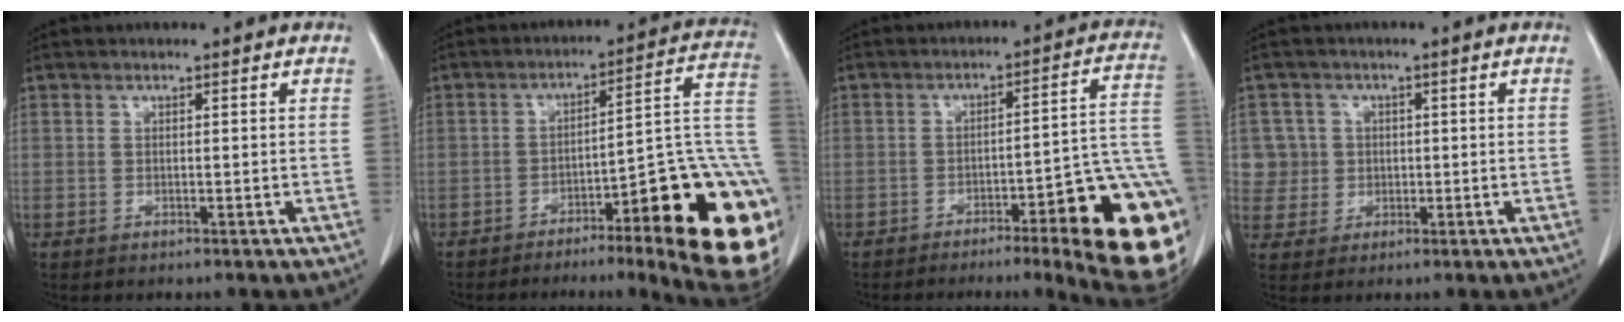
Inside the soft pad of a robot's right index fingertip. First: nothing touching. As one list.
[{"total": 24.4, "force": [-9.0, 3.7, 22.3], "torque": [-0.193, 0.019, -0.125]}, {"total": 20.9, "force": [-8.9, 2.8, 18.7], "torque": [-0.137, 0.016, -0.116]}, {"total": 5.5, "force": [0.6, 5.4, -0.4], "torque": [0.018, 0.019, 0.016]}]